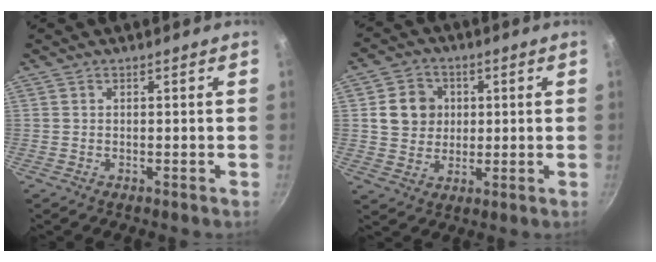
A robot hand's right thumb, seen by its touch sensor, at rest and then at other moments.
{"total": 8.2, "force": [1.5, 7.3, 3.2], "torque": [-0.023, 0.006, 0.022]}